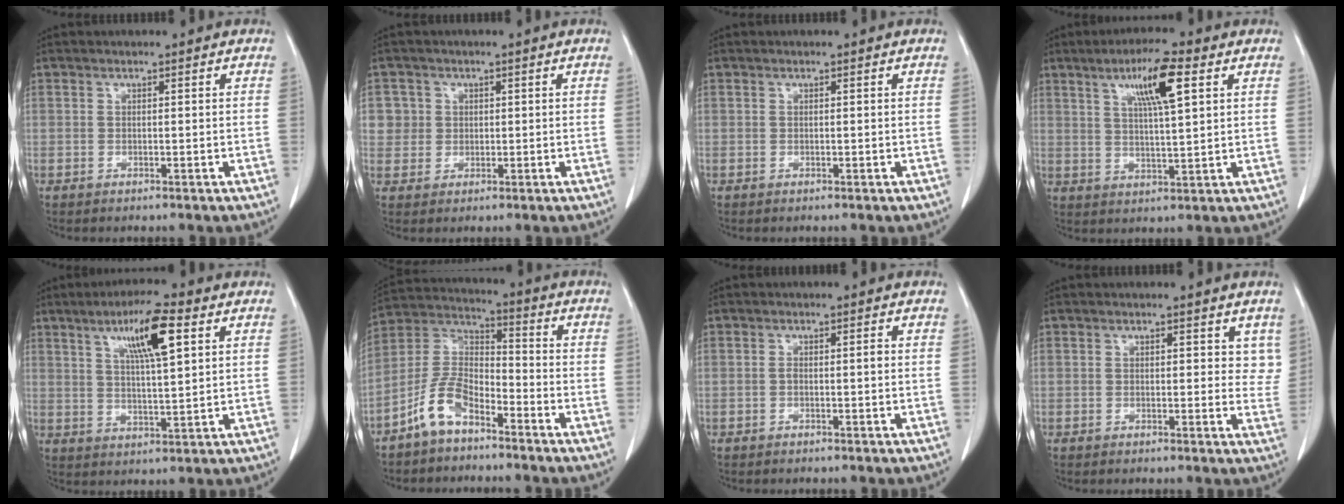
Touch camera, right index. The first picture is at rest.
{"total": 3.7, "force": [1.0, 3.5, -0.1], "torque": [0.023, 0.005, 0.017]}
{"total": 0.0}
{"total": 8.7, "force": [3.9, 0.8, 7.7], "torque": [-0.138, 0.006, 0.066]}
{"total": 9.5, "force": [4.3, 1.1, 8.4], "torque": [-0.148, 0.007, 0.072]}
{"total": 8.7, "force": [-6.0, 4.0, 5.0], "torque": [-0.113, 0.019, -0.122]}
{"total": 1.2, "force": [-0.1, 0.3, 1.1], "torque": [-0.018, 0.001, -0.001]}
{"total": 3.2, "force": [1.7, 2.0, 1.8], "torque": [0.001, -0.005, 0.014]}